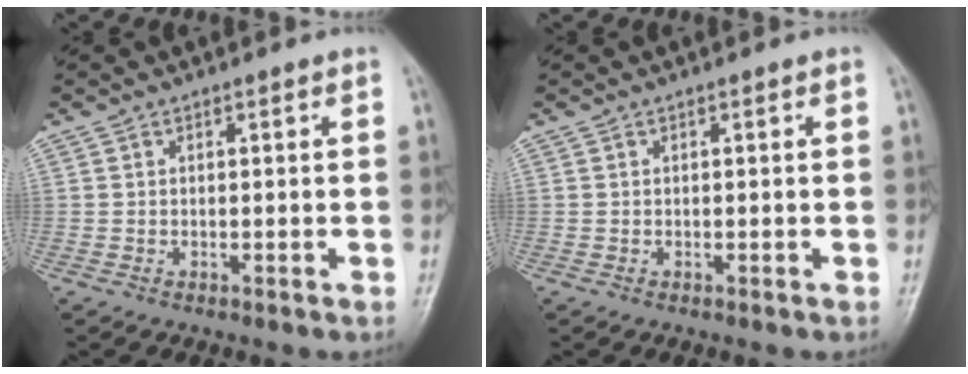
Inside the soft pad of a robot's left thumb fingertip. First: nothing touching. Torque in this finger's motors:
{"motor_torque": [0.00, 0.00, 0.00, 0.00, 0.00]}